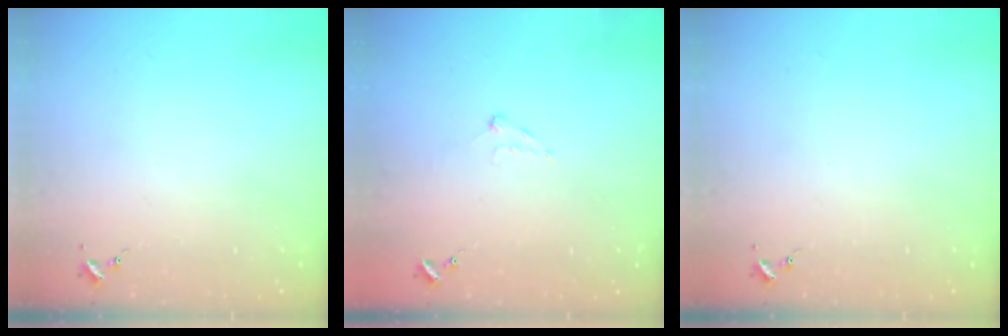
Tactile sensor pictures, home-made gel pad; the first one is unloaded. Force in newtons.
{"total": 6.0, "press": 6.0, "slide": 0.6}
{"total": 0.0}